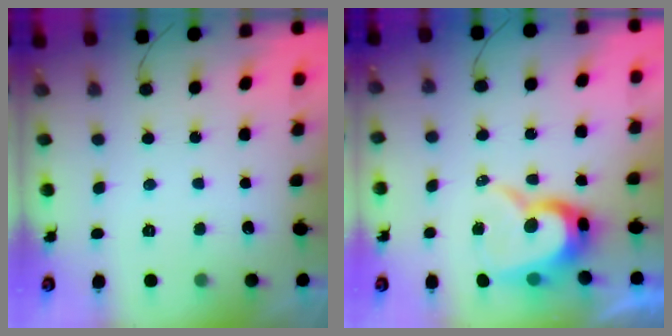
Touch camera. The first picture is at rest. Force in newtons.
{"total": 11.4, "press": 11.3, "slide": 1.0}